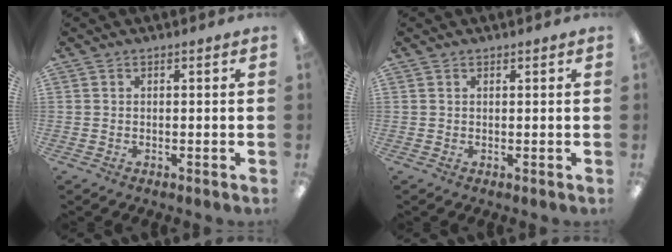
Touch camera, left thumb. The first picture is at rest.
{"total": 0.7, "force": [0.6, 0.4, 0.0], "torque": [0.001, 0.001, 0.012]}